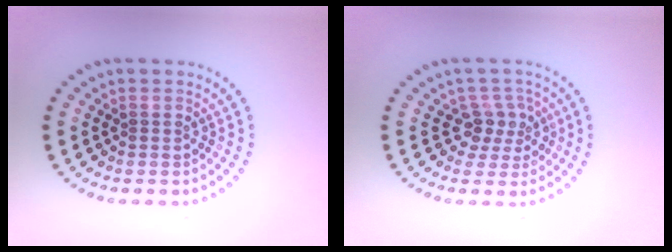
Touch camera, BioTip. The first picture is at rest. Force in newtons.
{"total": 2.6, "press": 1.9, "slide": 1.7}